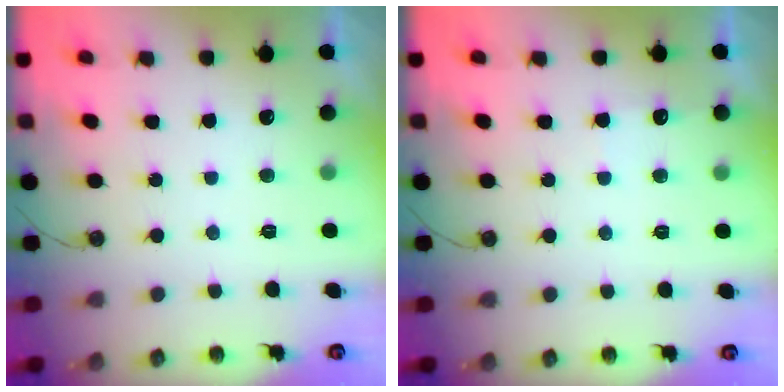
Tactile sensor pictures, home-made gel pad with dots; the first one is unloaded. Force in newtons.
{"total": 4.3, "press": 4.2, "slide": 0.7}